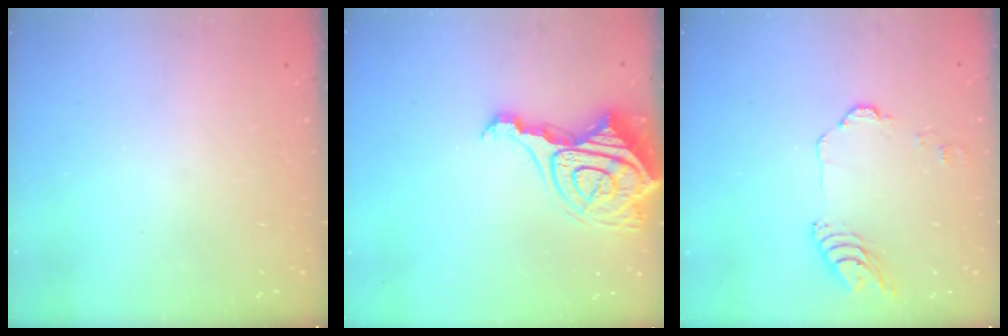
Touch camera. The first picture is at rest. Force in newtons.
{"total": 15.2, "press": 15.2, "slide": 1.4}
{"total": 8.3, "press": 8.3, "slide": 0.8}